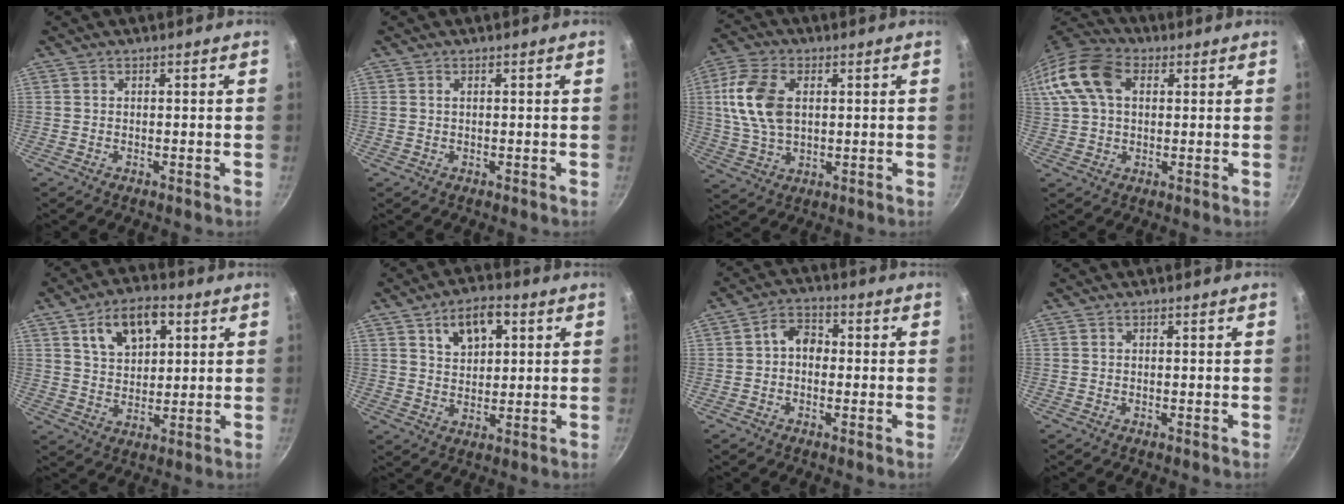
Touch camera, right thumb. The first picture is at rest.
{"total": 0.6, "force": [0.2, 0.4, 0.4], "torque": [-0.008, 0.002, 0.004]}
{"total": 12.5, "force": [2.2, 7.9, 9.5], "torque": [-0.179, 0.003, 0.039]}
{"total": 16.2, "force": [4.6, 10.8, 11.2], "torque": [-0.231, 0.027, 0.070]}
{"total": 11.1, "force": [4.4, 6.8, 7.6], "torque": [-0.098, -0.002, 0.078]}
{"total": 8.9, "force": [3.6, 5.4, 6.1], "torque": [-0.078, -0.001, 0.060]}
{"total": 4.9, "force": [-0.3, 3.7, 3.2], "torque": [-0.035, 0.016, -0.016]}
{"total": 0.0}